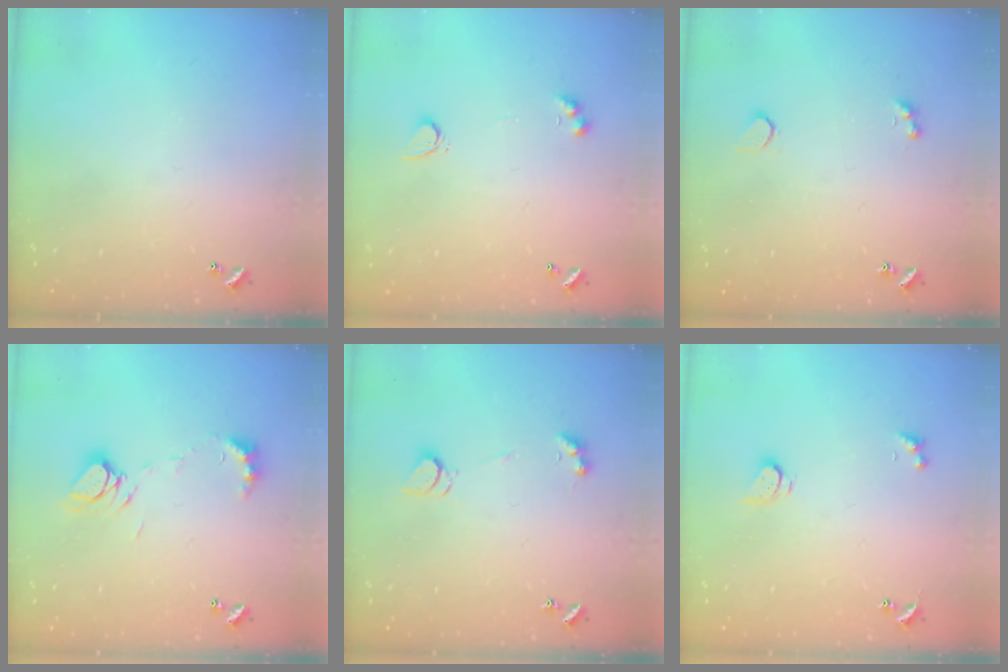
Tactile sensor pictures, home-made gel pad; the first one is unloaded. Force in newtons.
{"total": 2.9, "press": 2.6, "slide": 1.3}
{"total": 2.6, "press": 2.2, "slide": 1.2}
{"total": 8.4, "press": 8.4, "slide": 1.0}
{"total": 2.2, "press": 2.2, "slide": 0.4}
{"total": 2.6, "press": 2.6, "slide": 0.2}